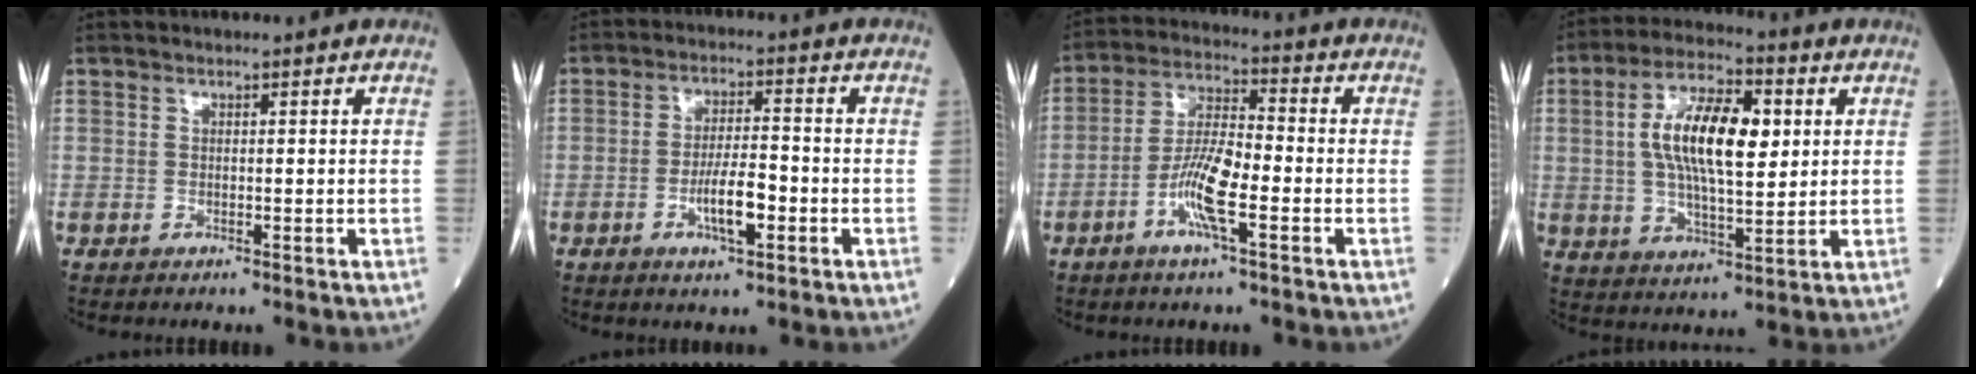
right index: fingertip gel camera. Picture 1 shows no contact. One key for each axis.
{"total": 6.1, "fx": -2.3, "fy": 1.3, "fz": 5.5, "tx": -0.103, "ty": 0.001, "tz": -0.040}
{"total": 8.8, "fx": -3.3, "fy": 1.3, "fz": 8.0, "tx": -0.155, "ty": 0.000, "tz": -0.068}
{"total": 13.1, "fx": 2.3, "fy": 4.4, "fz": 12.1, "tx": -0.229, "ty": 0.016, "tz": 0.039}